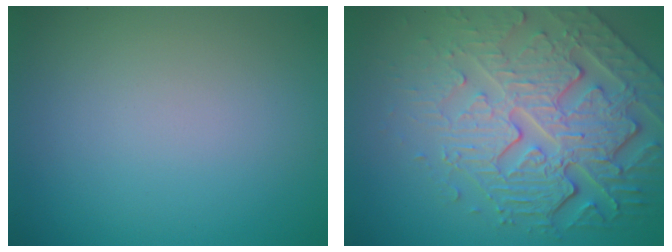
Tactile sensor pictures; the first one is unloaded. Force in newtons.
{"total": 7.7, "press": 5.9, "slide": 4.9}